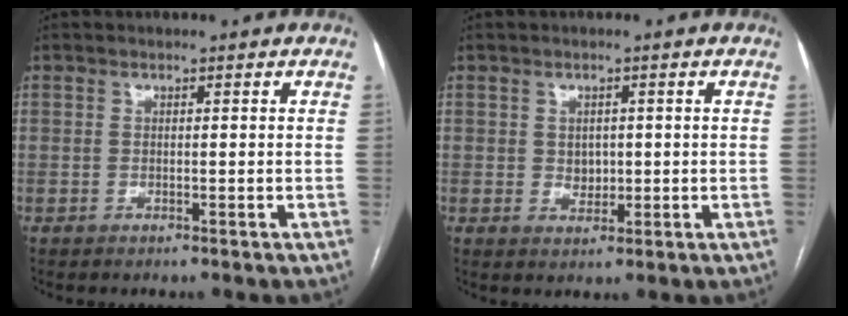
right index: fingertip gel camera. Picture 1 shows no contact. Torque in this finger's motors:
{"motor_torque": [0.20, 0.03, 0.02, 0.00]}